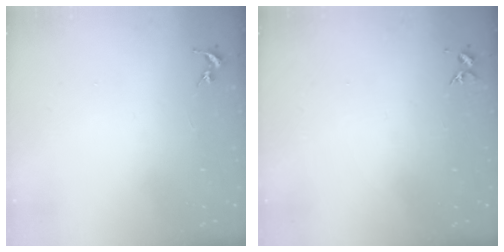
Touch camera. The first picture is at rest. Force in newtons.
{"total": 3.3, "press": 3.3, "slide": 0.4}